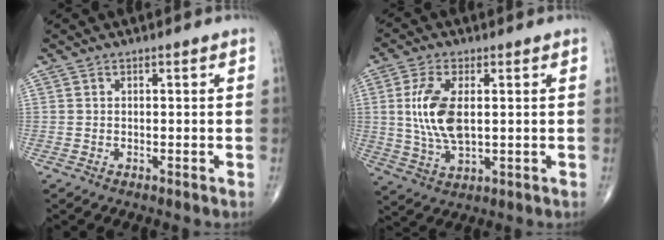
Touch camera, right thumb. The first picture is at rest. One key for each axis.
{"total": 10.4, "fx": 1.3, "fy": 5.0, "fz": 9.0, "tx": -0.191, "ty": -0.009, "tz": 0.029}